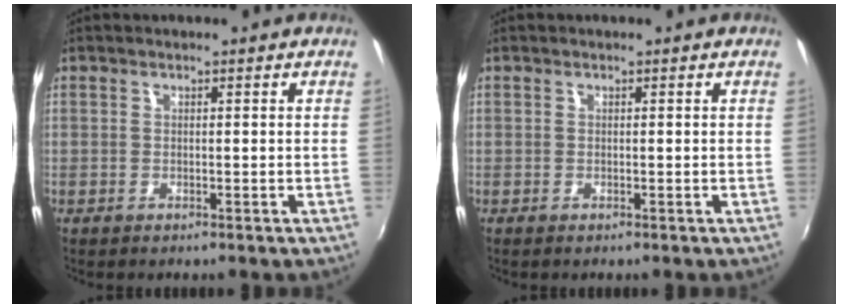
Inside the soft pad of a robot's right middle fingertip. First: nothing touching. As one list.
[{"total": 0.0}]